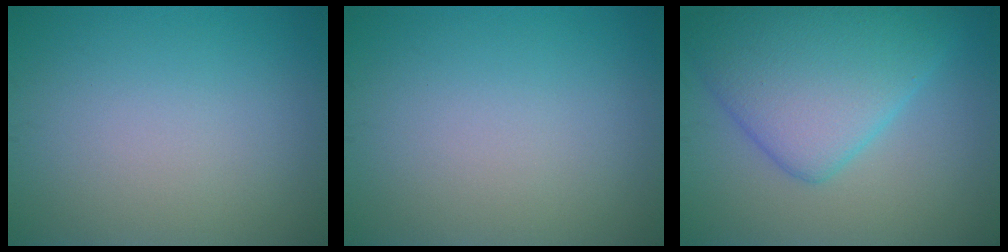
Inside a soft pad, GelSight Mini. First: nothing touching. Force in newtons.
{"total": 0.0}
{"total": 8.3, "press": 8.3, "slide": 0.2}